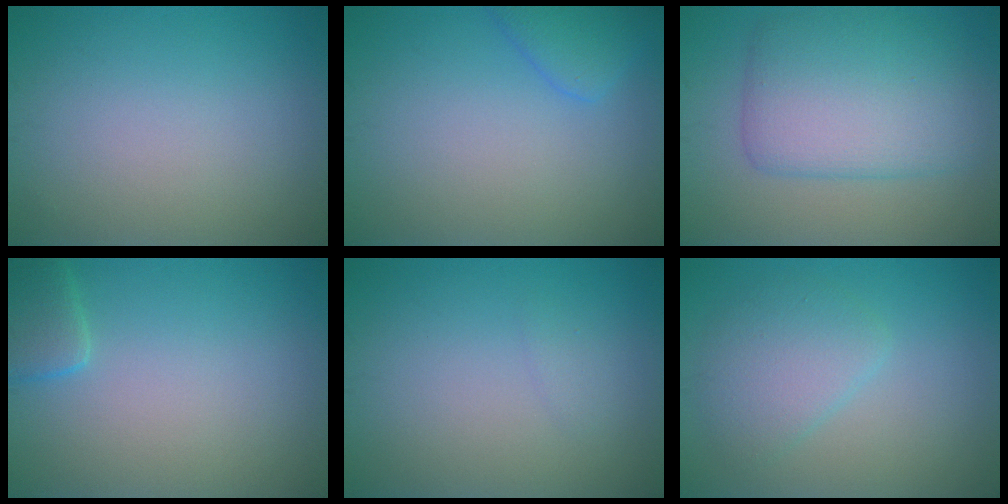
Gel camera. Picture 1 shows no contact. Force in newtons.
{"total": 2.5, "press": 2.5, "slide": 0.2}
{"total": 7.3, "press": 7.3, "slide": 0.1}
{"total": 2.4, "press": 2.4, "slide": 0.2}
{"total": 0.6, "press": 0.6, "slide": 0.0}
{"total": 3.3, "press": 3.3, "slide": 0.2}